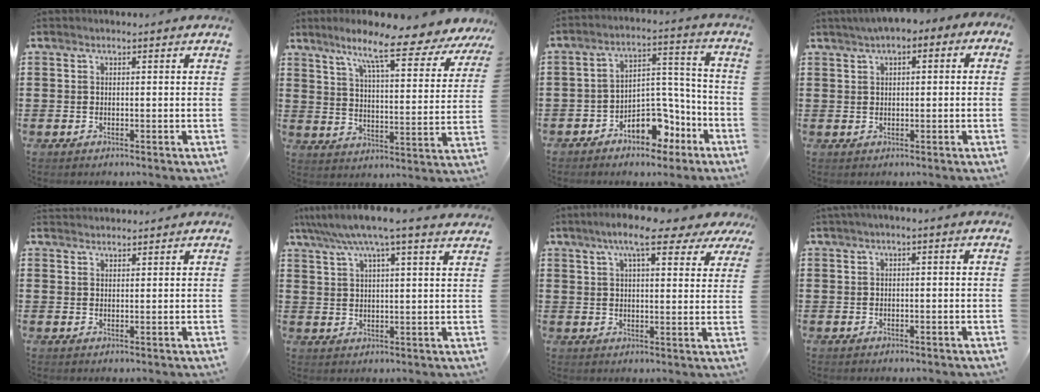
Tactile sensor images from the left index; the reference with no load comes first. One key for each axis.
{"total": 10.3, "fx": 7.9, "fy": 0.5, "fz": 6.5, "tx": -0.138, "ty": -0.047, "tz": 0.124}
{"total": 8.0, "fx": -5.2, "fy": 4.3, "fz": 4.2, "tx": -0.066, "ty": 0.029, "tz": -0.093}
{"total": 2.2, "fx": 0.5, "fy": 1.1, "fz": 1.8, "tx": -0.037, "ty": 0.008, "tz": 0.007}
{"total": 1.8, "fx": 1.8, "fy": 0.2, "fz": 0.0, "tx": -0.003, "ty": 0.001, "tz": 0.036}
{"total": 7.1, "fx": 5.6, "fy": -0.1, "fz": 4.3, "tx": -0.101, "ty": -0.019, "tz": 0.096}
{"total": 9.1, "fx": 6.4, "fy": 2.2, "fz": 6.2, "tx": -0.110, "ty": -0.008, "tz": 0.108}
{"total": 0.9, "fx": -0.1, "fy": 0.0, "fz": 0.8, "tx": -0.011, "ty": -0.004, "tz": -0.002}